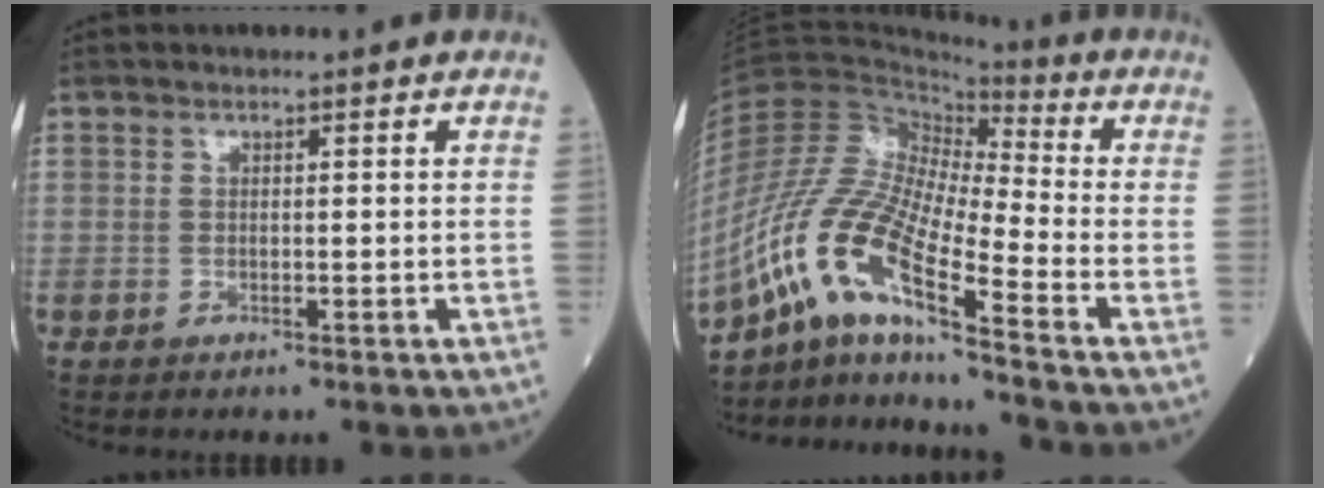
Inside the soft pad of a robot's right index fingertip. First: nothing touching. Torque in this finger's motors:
{"motor_torque": [1.47, -0.67, 1.06, 0.21]}